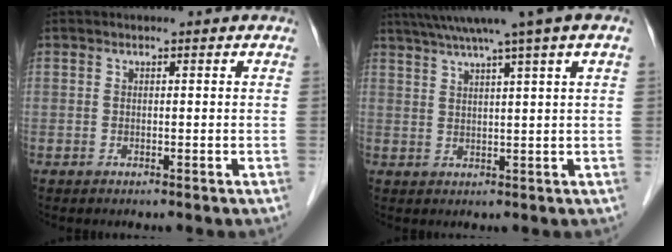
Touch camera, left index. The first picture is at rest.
{"total": 10.3, "force": [6.9, -1.3, 7.4], "torque": [-0.118, 0.035, 0.097]}